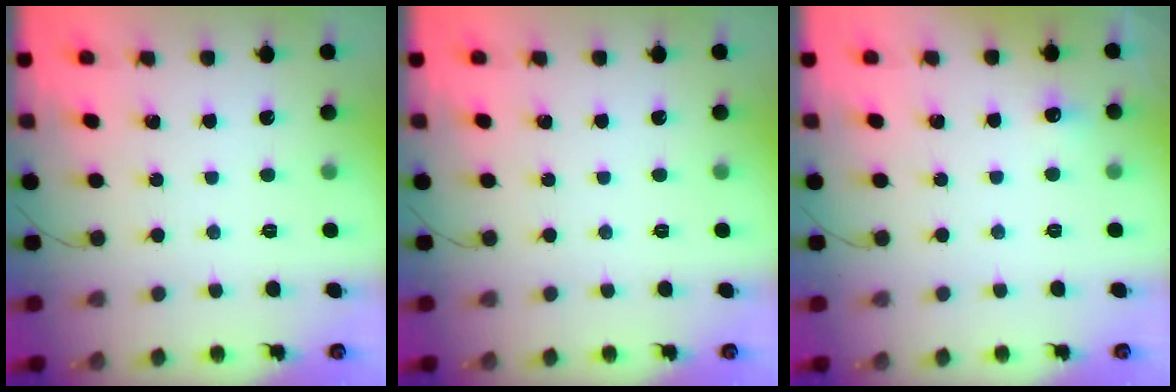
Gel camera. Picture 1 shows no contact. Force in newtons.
{"total": 0.0}
{"total": 4.4, "press": 4.2, "slide": 1.3}